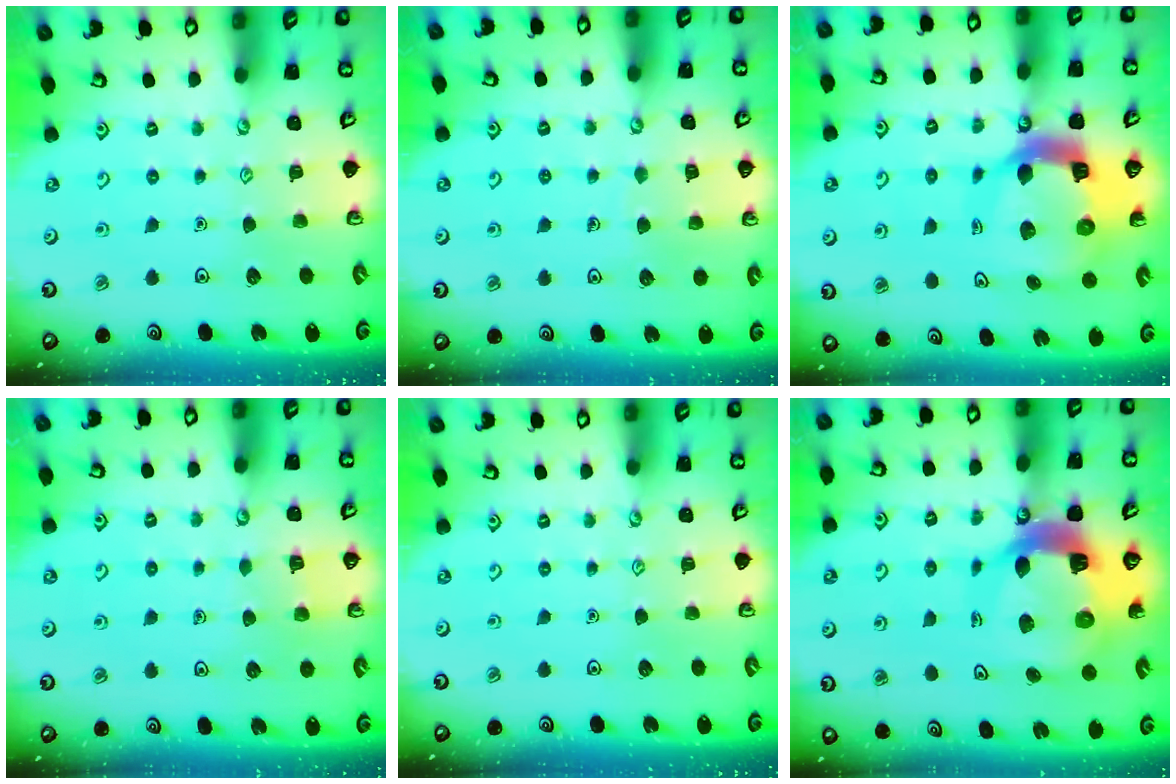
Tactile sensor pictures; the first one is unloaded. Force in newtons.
{"total": 6.4, "press": 6.3, "slide": 0.6}
{"total": 14.4, "press": 14.3, "slide": 1.6}
{"total": 2.6, "press": 2.6, "slide": 0.2}
{"total": 0.0}
{"total": 14.2, "press": 14.1, "slide": 1.9}